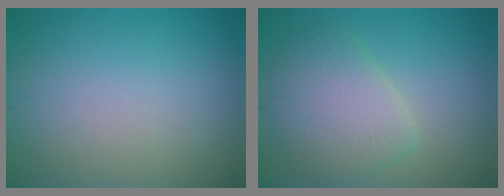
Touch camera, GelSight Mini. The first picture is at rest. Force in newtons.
{"total": 4.9, "press": 4.9, "slide": 0.3}